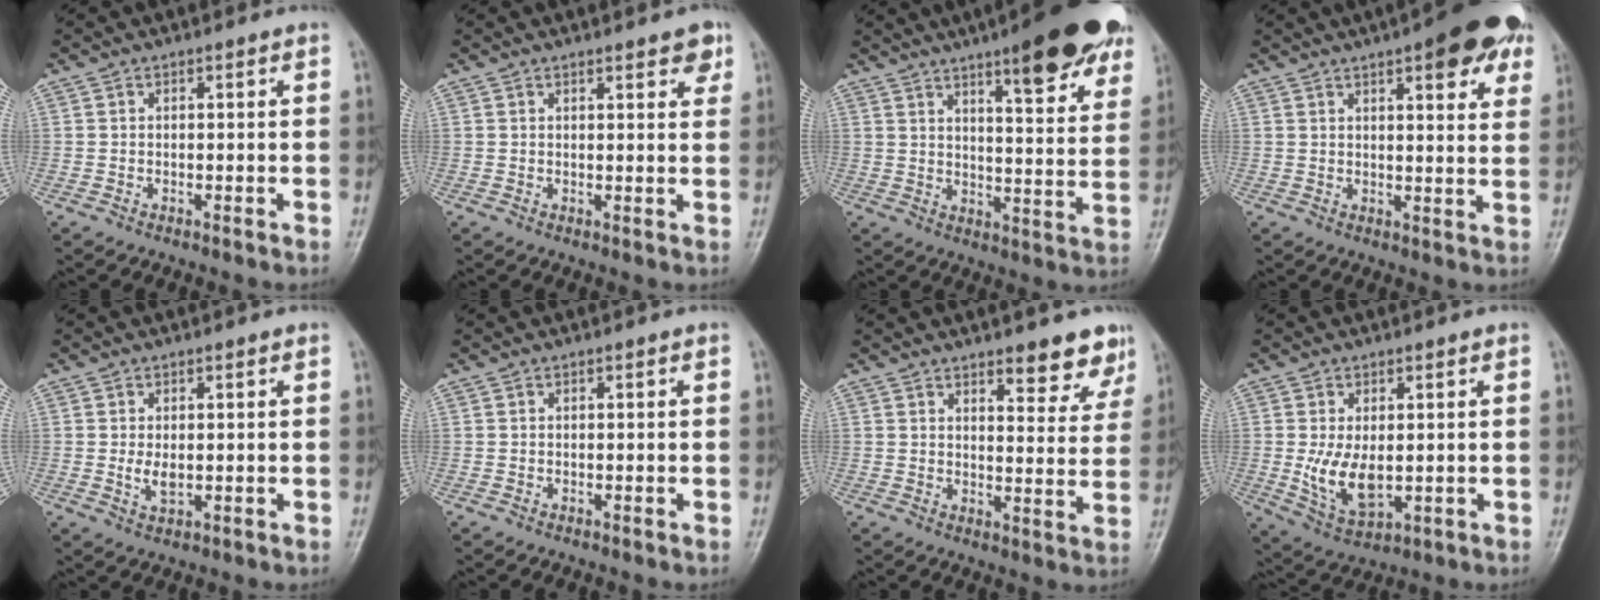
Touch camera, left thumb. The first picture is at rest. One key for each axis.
{"total": 3.7, "fx": 2.4, "fy": 1.3, "fz": 2.5, "tx": -0.018, "ty": -0.010, "tz": 0.028}
{"total": 19.0, "fx": 11.7, "fy": 4.5, "fz": 14.3, "tx": -0.157, "ty": -0.048, "tz": 0.156}
{"total": 14.1, "fx": 7.5, "fy": 4.4, "fz": 11.0, "tx": -0.107, "ty": -0.019, "tz": 0.089}
{"total": 2.7, "fx": 0.2, "fy": 1.5, "fz": 2.3, "tx": -0.040, "ty": -0.008, "tz": 0.010}
{"total": 0.0}
{"total": 8.8, "fx": 6.6, "fy": 3.0, "fz": 4.9, "tx": -0.028, "ty": -0.041, "tz": 0.082}
{"total": 7.9, "fx": -0.1, "fy": 4.4, "fz": 6.6, "tx": -0.112, "ty": -0.018, "tz": 0.014}